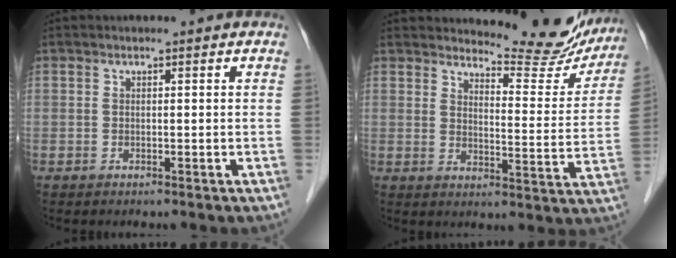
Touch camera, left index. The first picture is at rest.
{"total": 13.5, "force": [13.0, 2.5, 2.5], "torque": [-0.023, -0.054, 0.148]}